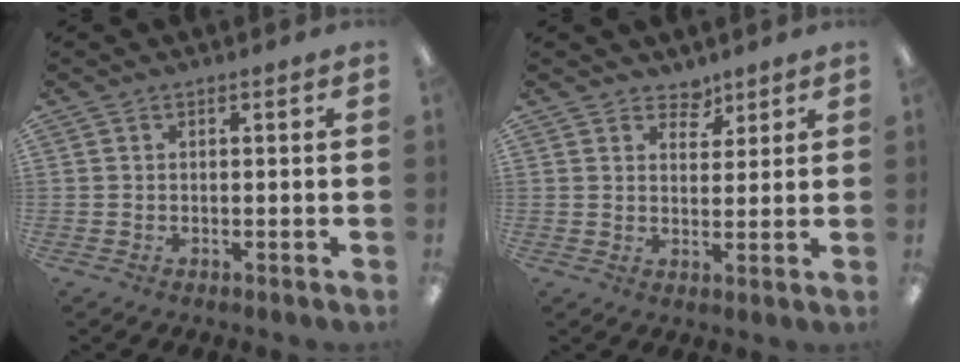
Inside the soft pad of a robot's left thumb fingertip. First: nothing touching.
{"total": 4.1, "force": [3.4, 2.2, 0.6], "torque": [0.003, -0.022, 0.059]}